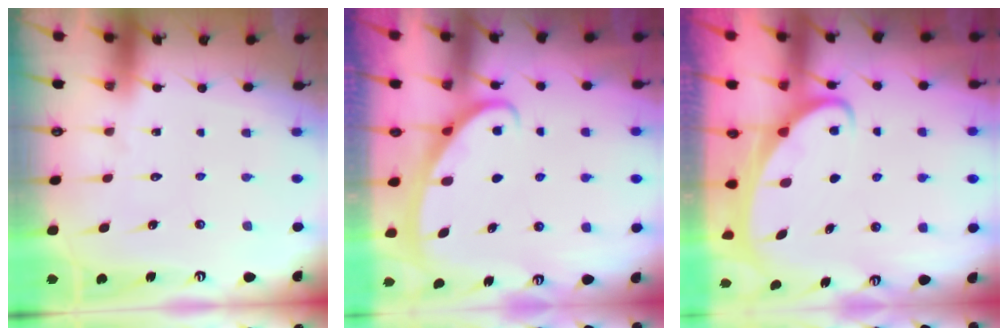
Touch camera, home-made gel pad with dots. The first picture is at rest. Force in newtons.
{"total": 2.6, "press": 2.5, "slide": 0.4}
{"total": 2.8, "press": 2.7, "slide": 0.3}